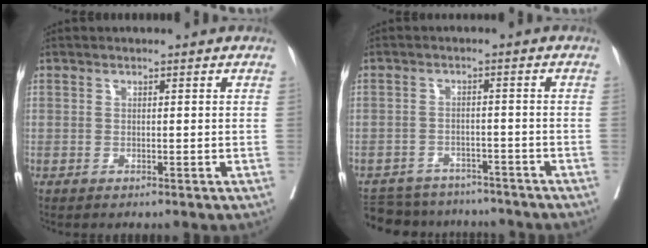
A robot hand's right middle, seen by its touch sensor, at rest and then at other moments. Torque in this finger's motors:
{"motor_torque": [0.25, -0.50, 0.04, 0.01]}